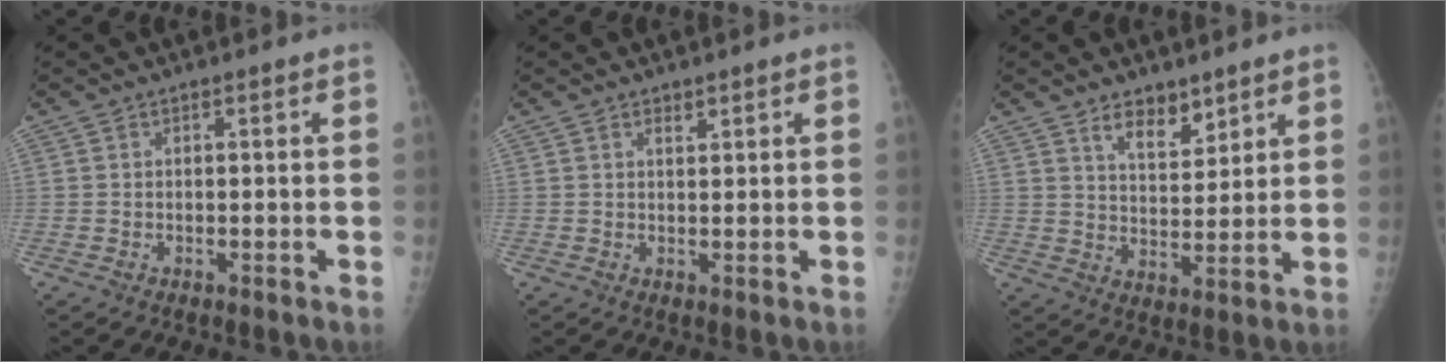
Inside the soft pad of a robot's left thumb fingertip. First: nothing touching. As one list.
[{"total": 1.1, "force": [0.9, 0.6, 0.5], "torque": [0.002, -0.006, 0.013]}, {"total": 6.6, "force": [4.7, 3.3, 3.4], "torque": [-0.028, -0.038, 0.084]}]